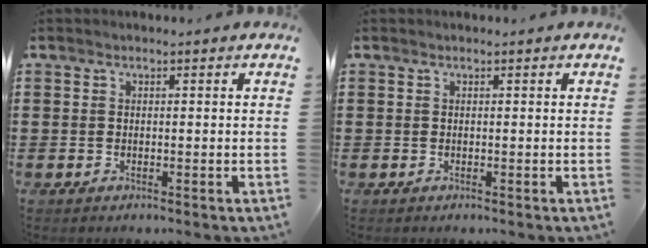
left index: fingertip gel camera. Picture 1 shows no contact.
{"total": 0.0}